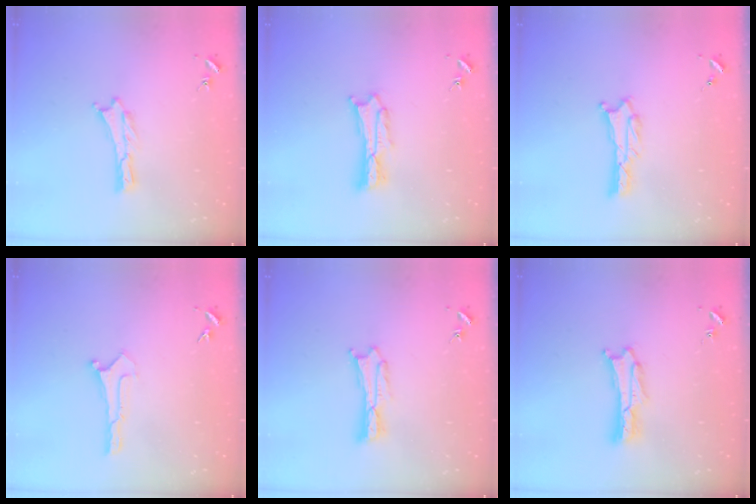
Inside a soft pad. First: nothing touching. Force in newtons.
{"total": 2.7, "press": 2.7, "slide": 0.3}
{"total": 1.3, "press": 1.2, "slide": 0.1}
{"total": 0.0}
{"total": 0.9, "press": 0.9, "slide": 0.2}
{"total": 1.4, "press": 1.4, "slide": 0.0}